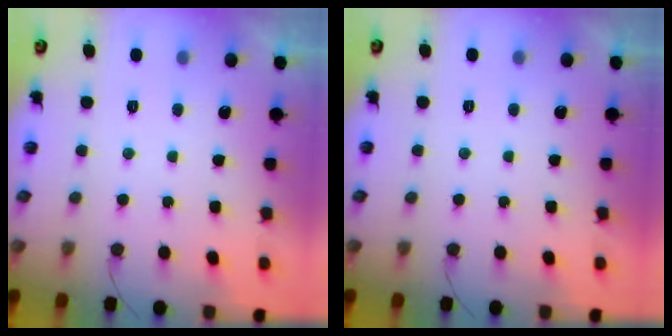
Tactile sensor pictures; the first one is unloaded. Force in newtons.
{"total": 1.7, "press": 1.7, "slide": 0.1}